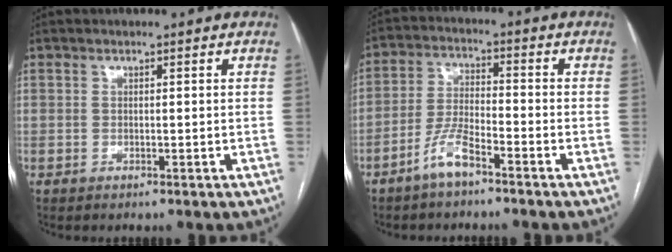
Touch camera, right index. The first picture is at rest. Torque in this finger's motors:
{"motor_torque": [0.15, 0.04, -0.14, -0.07]}